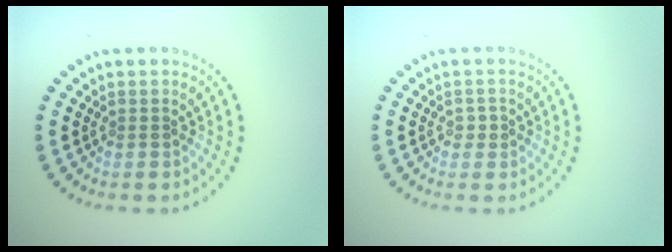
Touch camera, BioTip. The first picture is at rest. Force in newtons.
{"total": 0.9, "press": 0.9, "slide": 0.2}